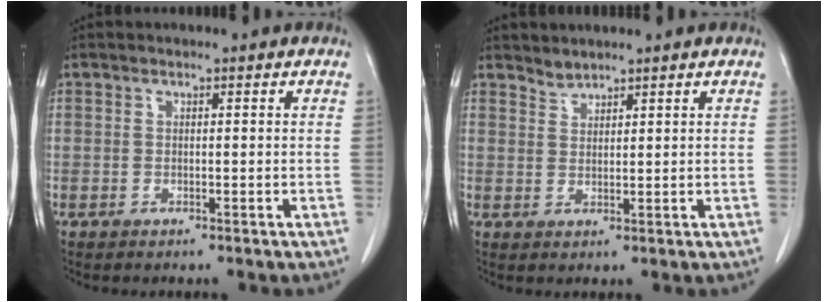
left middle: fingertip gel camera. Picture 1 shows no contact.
{"total": 1.6, "force": [1.6, 0.1, -0.2], "torque": [0.002, -0.001, 0.032]}